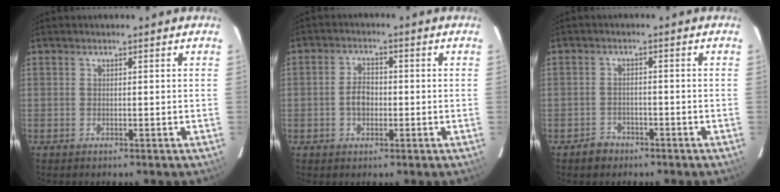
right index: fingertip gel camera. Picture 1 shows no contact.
{"total": 4.2, "force": [-0.9, 3.0, 2.8], "torque": [-0.054, 0.009, -0.014]}
{"total": 3.3, "force": [-2.3, 2.4, 0.4], "torque": [-0.012, 0.012, -0.032]}